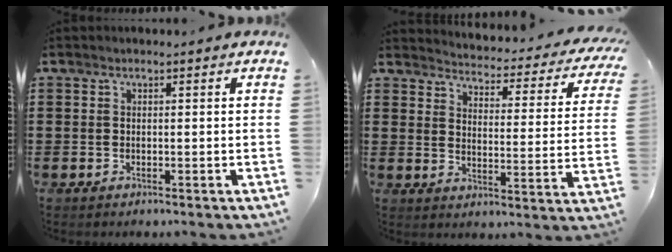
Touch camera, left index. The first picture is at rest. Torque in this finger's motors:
{"motor_torque": [2.14, 0.00, 1.05, 0.08]}